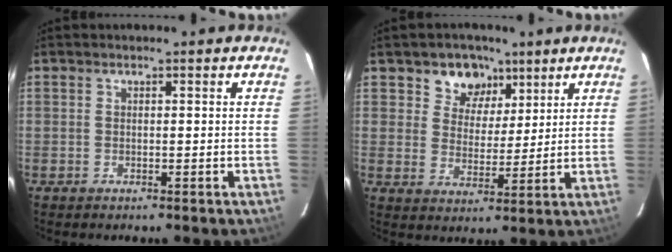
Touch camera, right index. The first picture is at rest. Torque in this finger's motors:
{"motor_torque": [0.10, 0.08, 0.02, 0.01]}